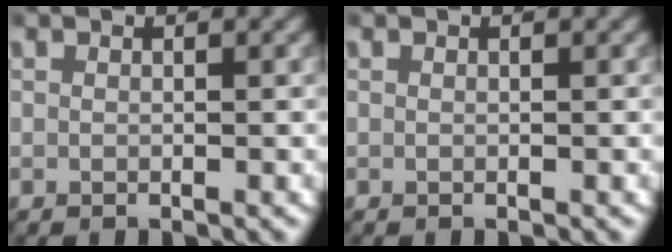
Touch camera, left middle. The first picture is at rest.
{"total": 0.0}